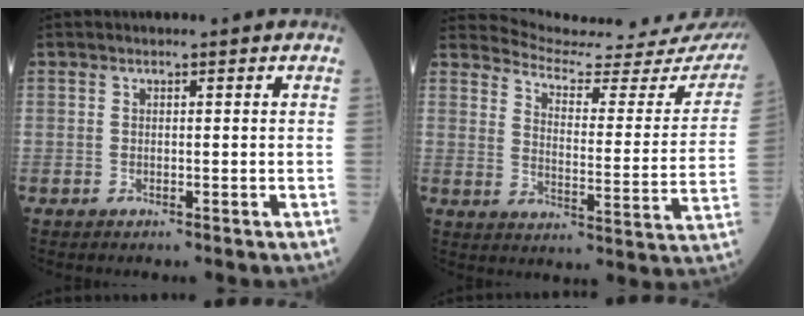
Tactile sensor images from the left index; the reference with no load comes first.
{"total": 20.3, "force": [19.8, 0.8, 4.4], "torque": [-0.063, -0.109, 0.239]}